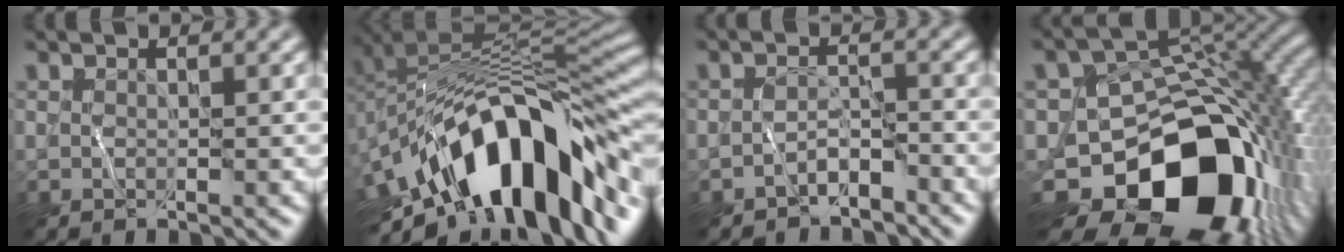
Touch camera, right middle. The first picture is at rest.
{"total": 15.2, "force": [-5.8, 7.6, 11.8], "torque": [-0.176, 0.015, -0.104]}
{"total": 2.0, "force": [-1.7, 0.7, 0.8], "torque": [-0.010, 0.008, -0.034]}
{"total": 16.8, "force": [-8.1, 11.2, 9.5], "torque": [-0.141, -0.035, -0.118]}